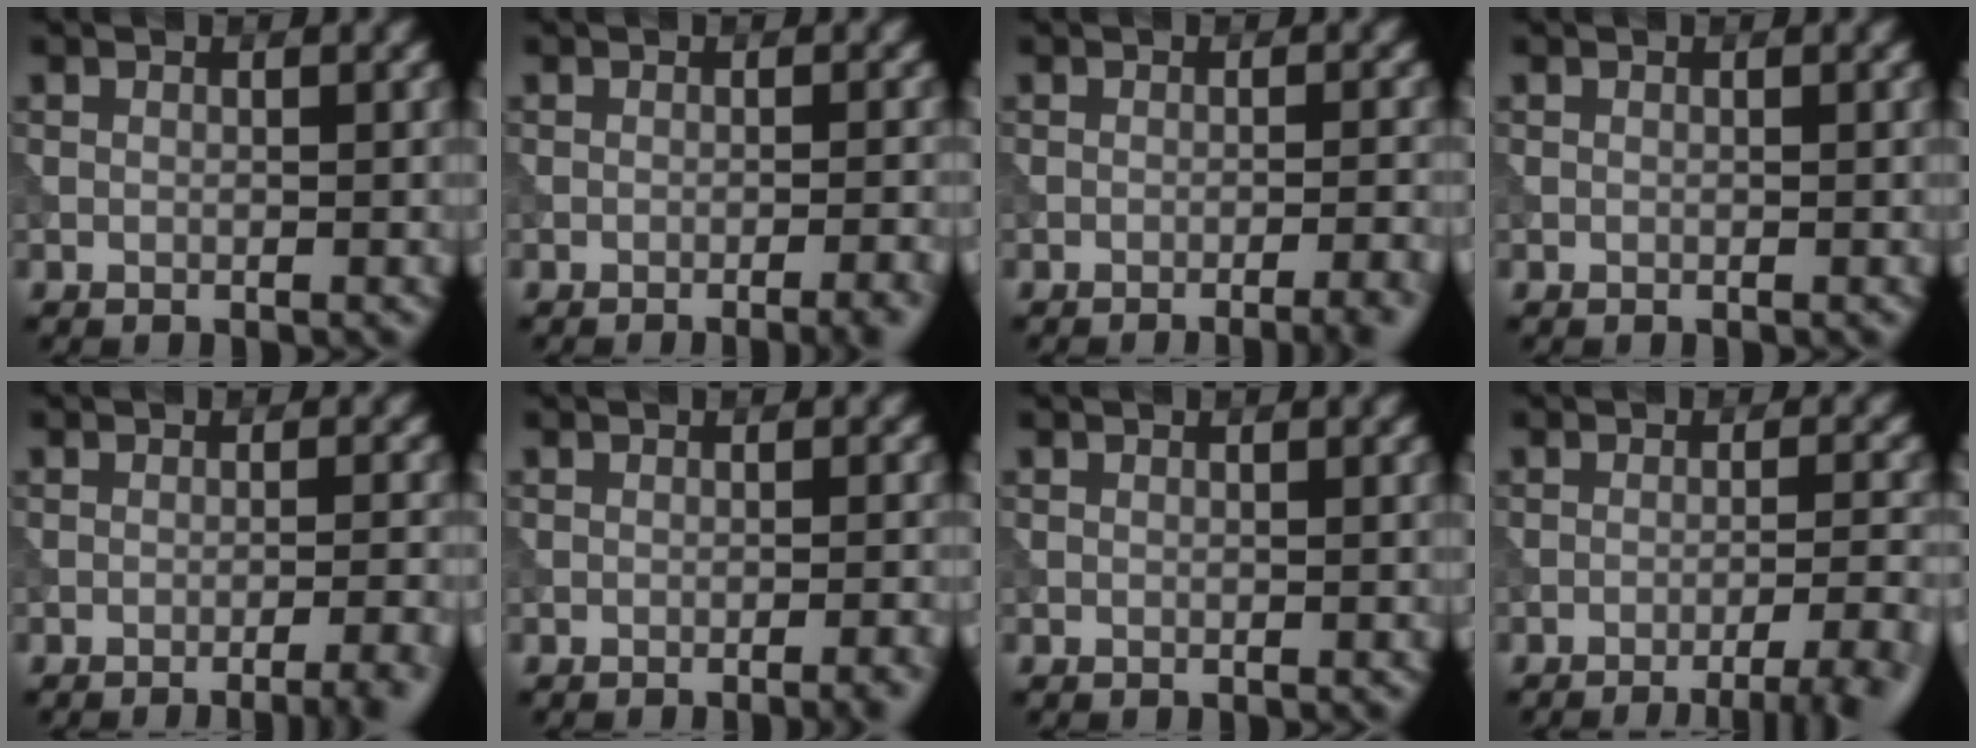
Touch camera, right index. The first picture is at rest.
{"total": 3.3, "force": [-2.0, 0.9, 2.5], "torque": [-0.026, 0.012, -0.030]}
{"total": 4.3, "force": [-2.8, 1.1, 3.0], "torque": [-0.028, 0.010, -0.038]}
{"total": 0.0}
{"total": 4.7, "force": [-3.1, 1.3, 3.4], "torque": [-0.032, 0.010, -0.041]}
{"total": 2.0, "force": [-1.1, 0.5, 1.6], "torque": [-0.015, 0.005, -0.019]}
{"total": 0.0}
{"total": 5.9, "force": [-4.0, 1.3, 4.1], "torque": [-0.050, 0.004, -0.053]}